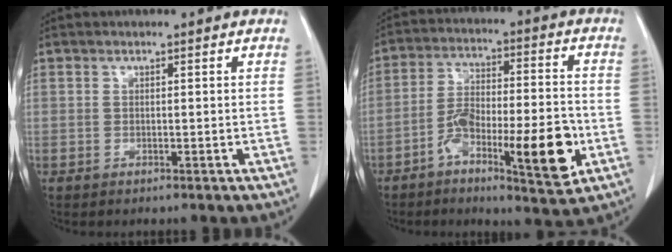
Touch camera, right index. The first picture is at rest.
{"total": 13.3, "force": [-5.2, 2.9, 11.9], "torque": [-0.200, 0.011, -0.083]}